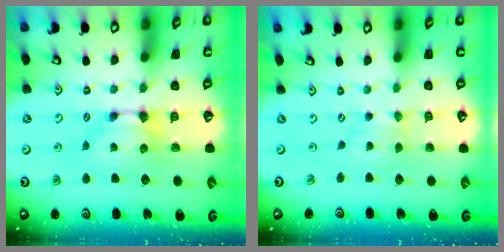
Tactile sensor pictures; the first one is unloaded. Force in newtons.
{"total": 1.0, "press": 0.9, "slide": 0.3}